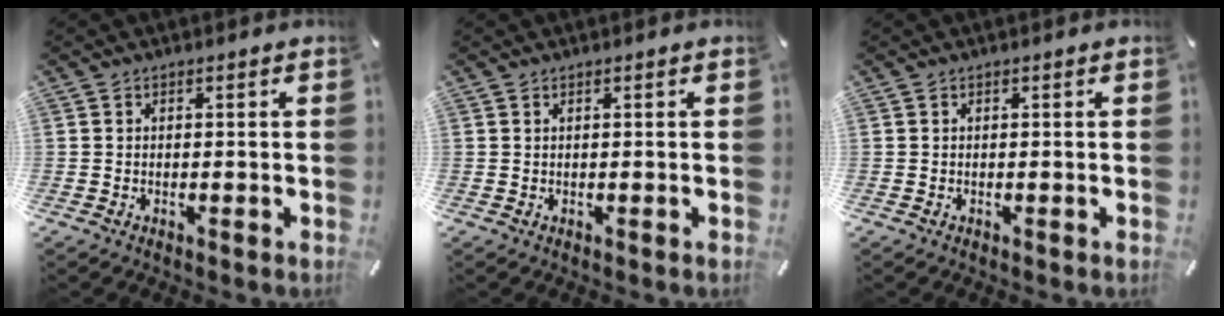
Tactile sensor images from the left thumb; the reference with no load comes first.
{"total": 0.0}
{"total": 0.0}